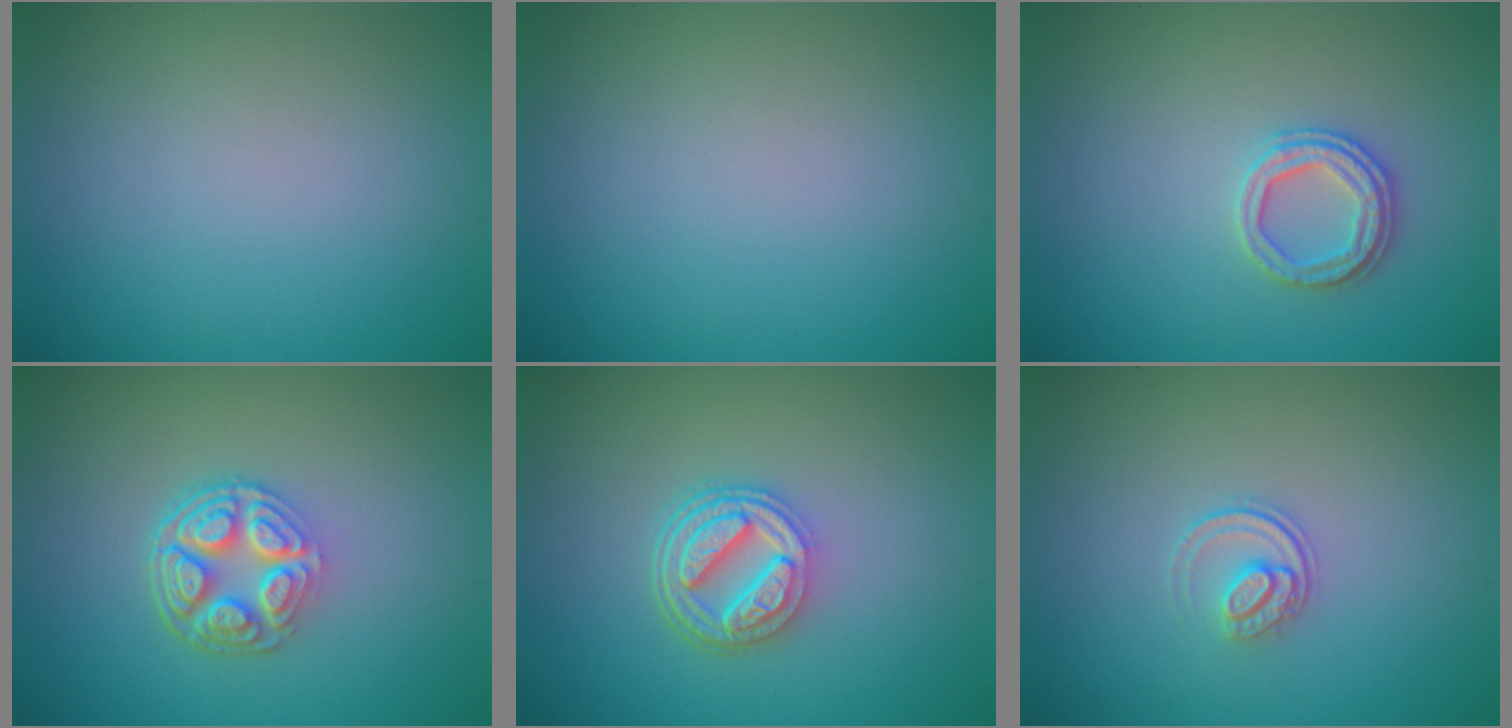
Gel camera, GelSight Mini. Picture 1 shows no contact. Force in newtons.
{"total": 0.0}
{"total": 2.6, "press": 2.4, "slide": 0.8}
{"total": 5.1, "press": 3.7, "slide": 3.5}
{"total": 4.9, "press": 3.7, "slide": 3.2}
{"total": 1.5, "press": 1.1, "slide": 1.1}